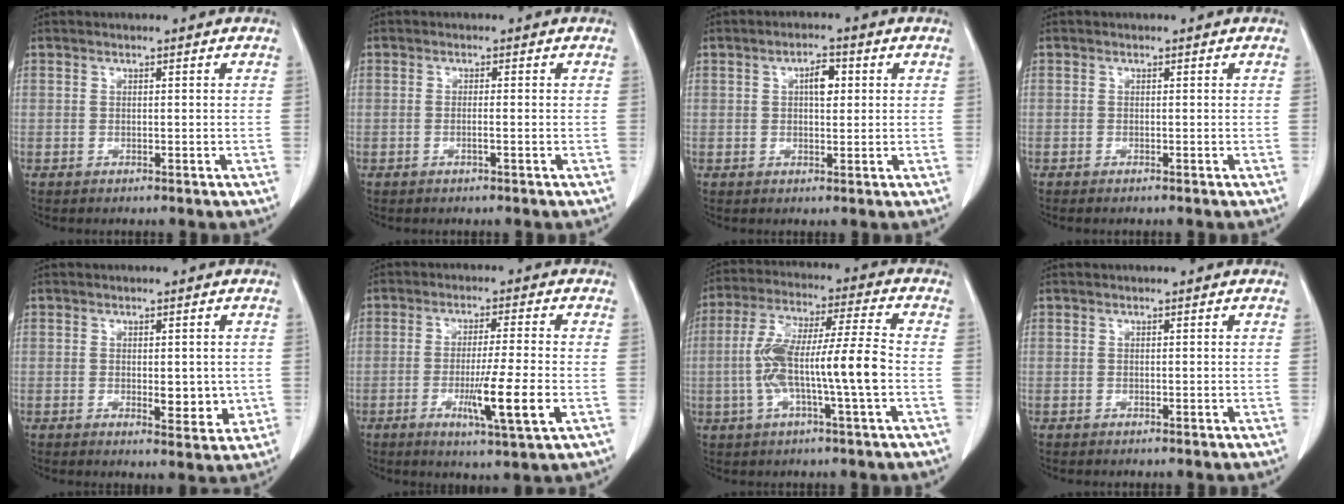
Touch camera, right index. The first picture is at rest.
{"total": 0.9, "force": [-0.4, -0.1, 0.8], "torque": [-0.016, 0.000, -0.007]}
{"total": 3.4, "force": [0.8, 1.4, 3.0], "torque": [-0.049, 0.005, 0.012]}
{"total": 0.7, "force": [-0.6, 0.0, 0.3], "torque": [-0.008, -0.002, -0.009]}
{"total": 4.4, "force": [-0.3, 2.1, 3.8], "torque": [-0.045, -0.008, 0.001]}
{"total": 9.2, "force": [-2.7, -0.4, 8.8], "torque": [-0.147, -0.024, -0.047]}
{"total": 12.6, "force": [-2.2, 0.5, 12.4], "torque": [-0.243, 0.018, -0.044]}
{"total": 0.0}